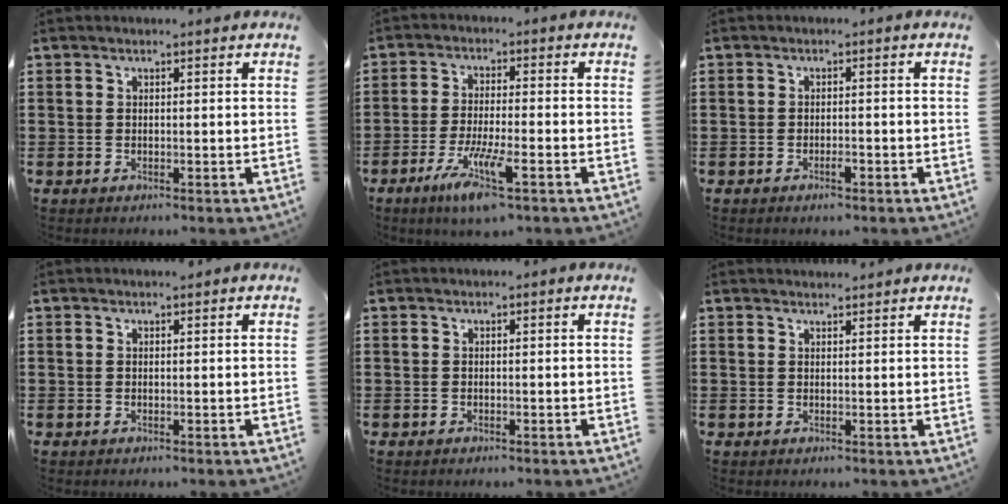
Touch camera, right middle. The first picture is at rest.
{"total": 7.4, "force": [-4.3, 0.8, 6.0], "torque": [-0.127, -0.019, -0.081]}
{"total": 1.4, "force": [-0.8, 0.4, 1.1], "torque": [-0.023, -0.004, -0.014]}
{"total": 0.0}
{"total": 0.0}
{"total": 1.4, "force": [1.4, 0.1, 0.1], "torque": [0.003, -0.003, 0.026]}